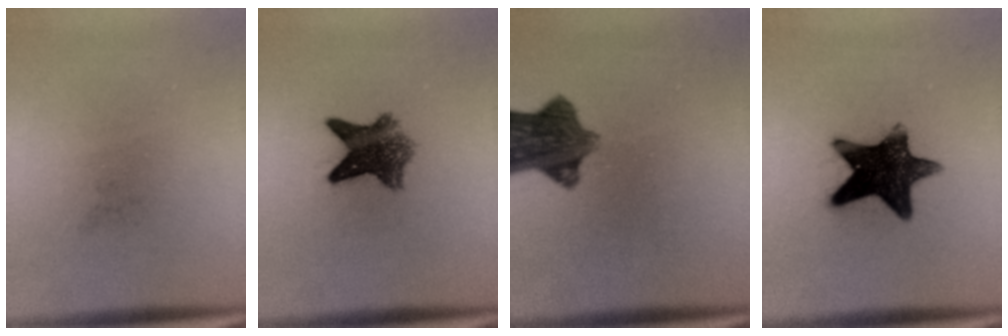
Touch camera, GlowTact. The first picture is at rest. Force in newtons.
{"total": 6.9}
{"total": 8.7}
{"total": 14.1}